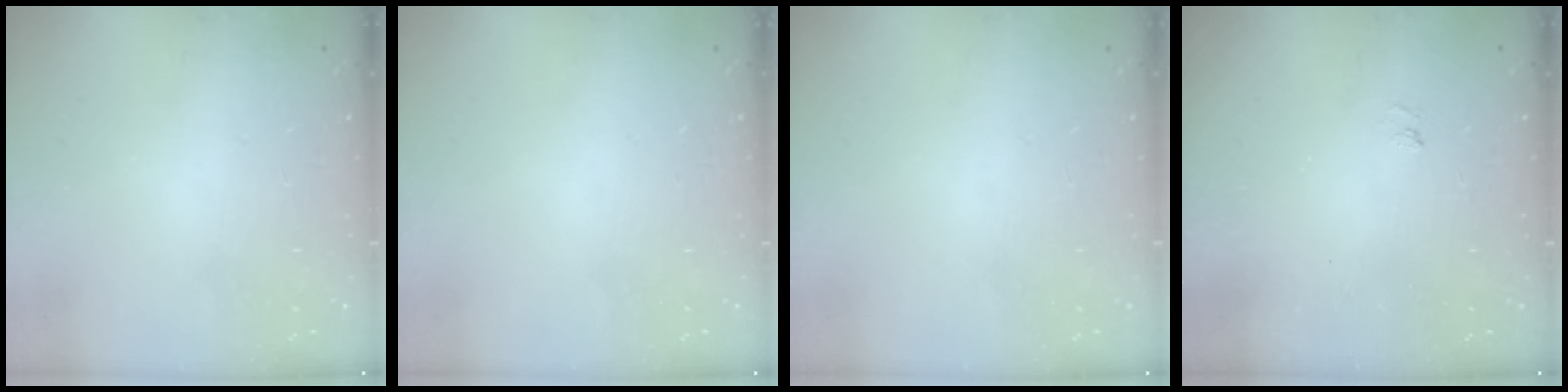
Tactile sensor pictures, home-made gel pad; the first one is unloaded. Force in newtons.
{"total": 0.0}
{"total": 0.0}
{"total": 1.2, "press": 0.5, "slide": 1.1}